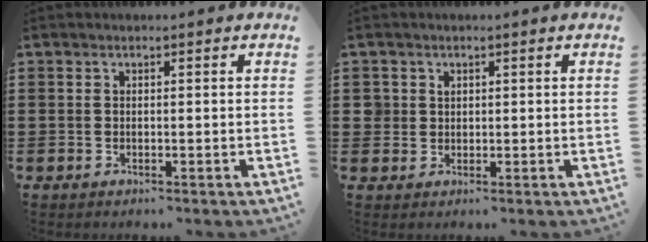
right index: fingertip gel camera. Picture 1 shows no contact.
{"total": 2.1, "force": [0.9, 1.9, 0.4], "torque": [-0.015, 0.010, 0.017]}